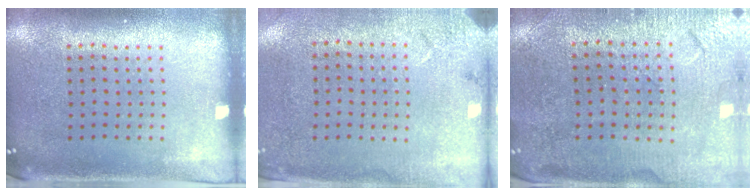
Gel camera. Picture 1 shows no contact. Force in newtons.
{"total": 2.6, "press": 2.1, "slide": 1.6}
{"total": 1.5, "press": 1.5, "slide": 0.2}